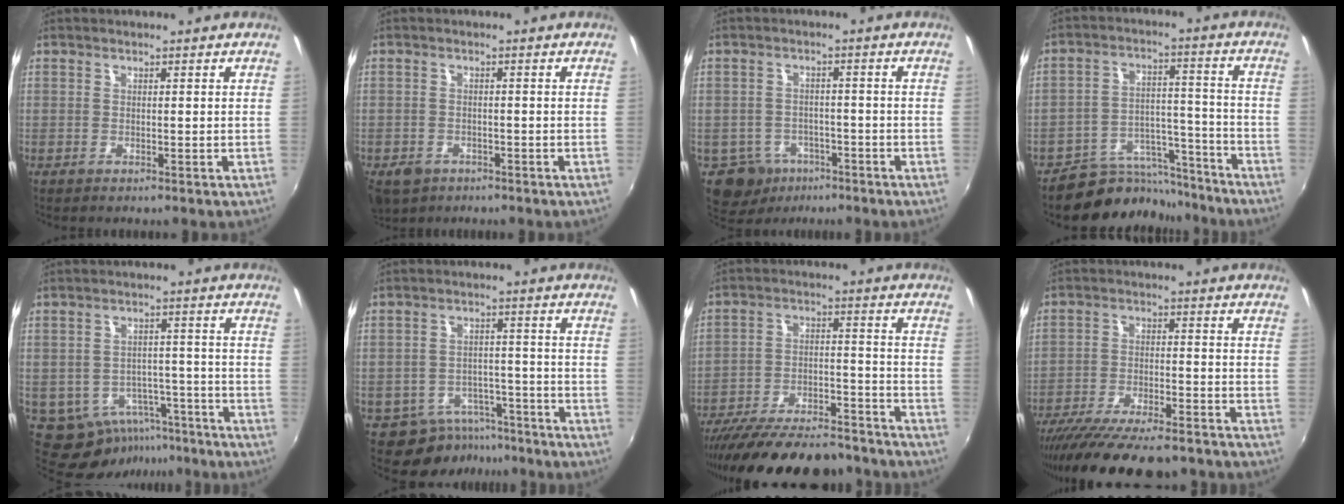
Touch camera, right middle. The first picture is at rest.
{"total": 5.3, "force": [-3.3, 3.6, 2.1], "torque": [-0.056, -0.008, -0.051]}
{"total": 7.8, "force": [-4.6, 6.1, 1.8], "torque": [-0.059, 0.007, -0.063]}
{"total": 12.3, "force": [-11.1, 5.1, 1.0], "torque": [-0.017, 0.048, -0.164]}
{"total": 10.3, "force": [-6.2, 7.4, 3.5], "torque": [-0.071, 0.016, -0.062]}
{"total": 8.1, "force": [-6.1, 5.0, 2.1], "torque": [-0.043, 0.015, -0.076]}
{"total": 24.4, "force": [-21.0, 6.7, 10.4], "torque": [-0.200, -0.021, -0.297]}
{"total": 19.1, "force": [-16.1, 4.4, 9.3], "torque": [-0.180, -0.042, -0.248]}